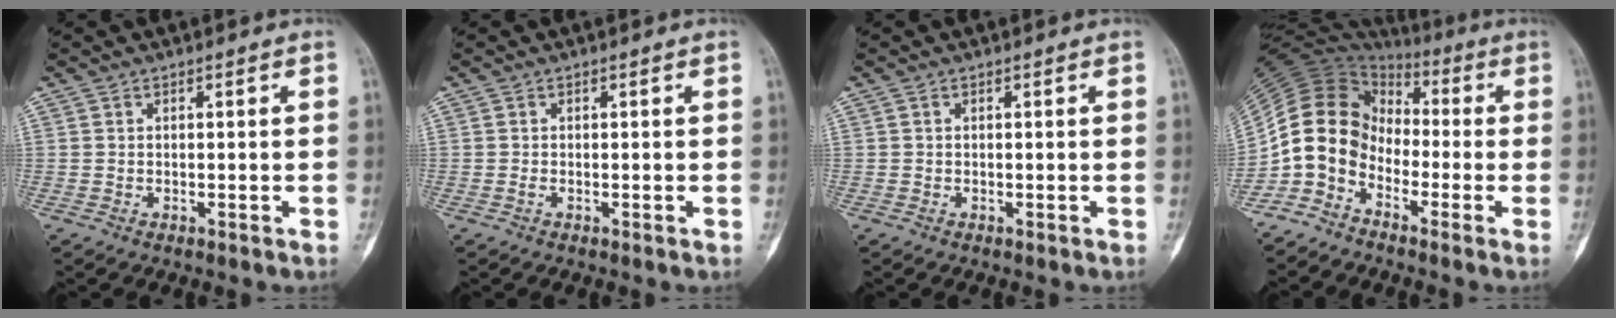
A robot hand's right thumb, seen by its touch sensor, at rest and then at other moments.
{"total": 0.0}
{"total": 0.0}
{"total": 11.4, "force": [-4.8, 8.9, 5.3], "torque": [-0.088, 0.067, -0.105]}